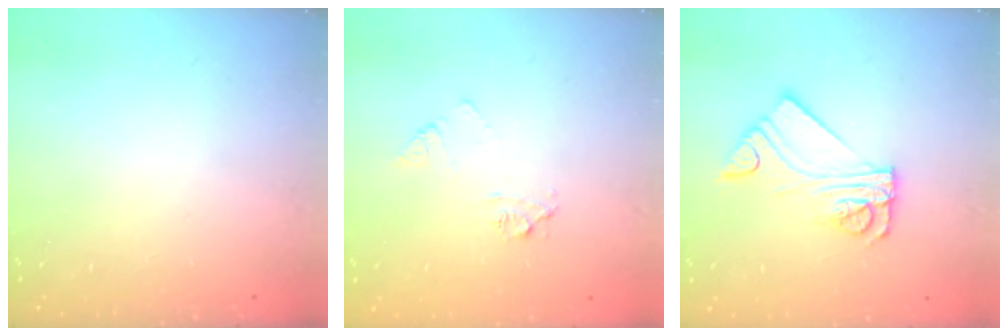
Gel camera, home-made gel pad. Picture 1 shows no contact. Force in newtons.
{"total": 4.5, "press": 4.5, "slide": 0.4}
{"total": 11.1, "press": 11.0, "slide": 1.2}